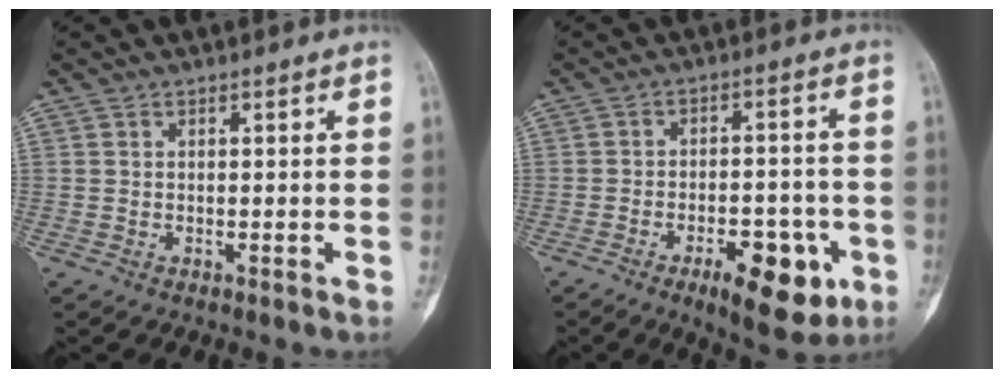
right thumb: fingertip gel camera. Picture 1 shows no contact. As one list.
[{"total": 12.3, "force": [-5.5, 5.2, 9.7], "torque": [-0.113, 0.024, -0.073]}]